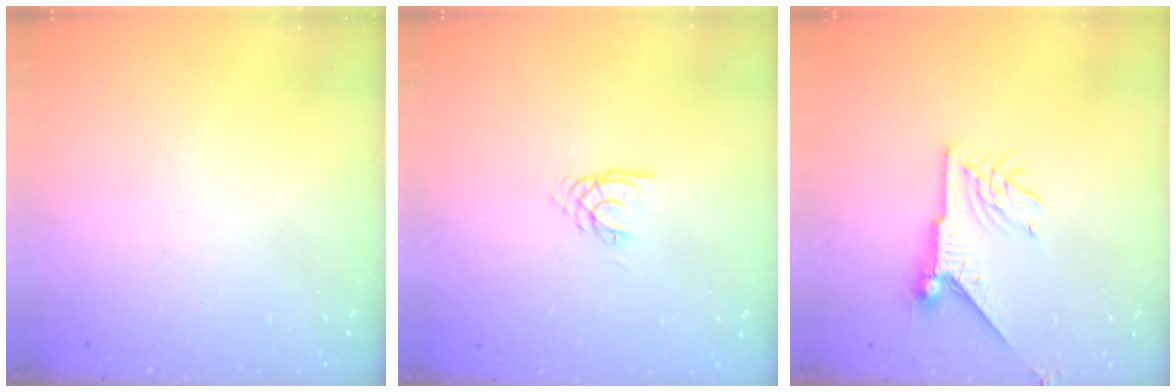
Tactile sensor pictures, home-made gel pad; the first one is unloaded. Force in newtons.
{"total": 2.1, "press": 2.1, "slide": 0.2}
{"total": 8.8, "press": 8.8, "slide": 0.1}